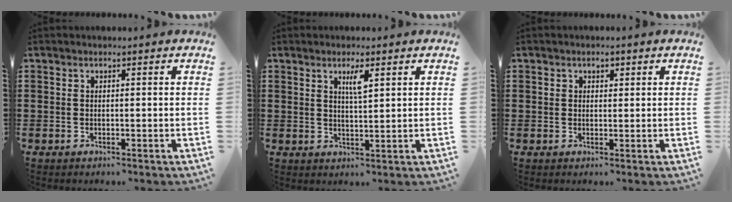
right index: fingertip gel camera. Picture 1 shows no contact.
{"total": 3.0, "force": [1.5, 0.5, 2.5], "torque": [-0.046, 0.000, 0.023]}
{"total": 1.4, "force": [0.6, 1.1, 0.6], "torque": [-0.014, 0.008, 0.009]}